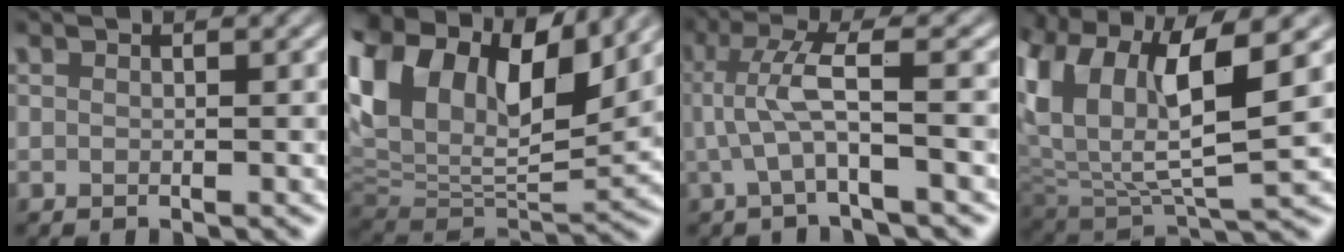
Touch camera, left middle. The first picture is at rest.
{"total": 15.0, "force": [6.7, 8.0, 10.8], "torque": [-0.217, 0.043, 0.113]}
{"total": 4.2, "force": [-0.4, 0.5, 4.2], "torque": [-0.089, 0.010, -0.011]}
{"total": 10.9, "force": [4.2, 4.6, 8.9], "torque": [-0.188, 0.000, 0.082]}